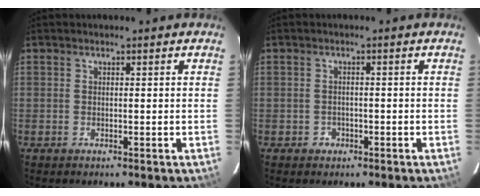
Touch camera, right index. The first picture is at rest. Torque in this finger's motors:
{"motor_torque": [0.07, 0.03, -0.06, -0.07]}